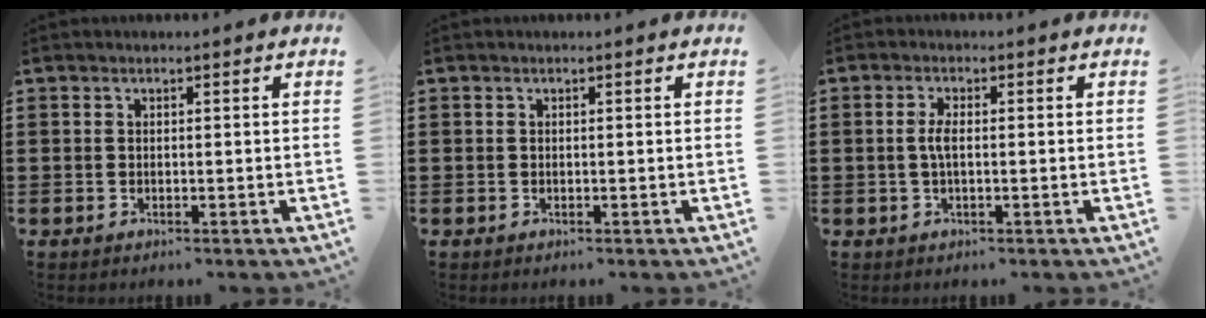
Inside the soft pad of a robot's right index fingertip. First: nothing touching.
{"total": 0.0}
{"total": 2.5, "force": [-0.2, 0.7, 2.4], "torque": [-0.060, -0.005, -0.010]}